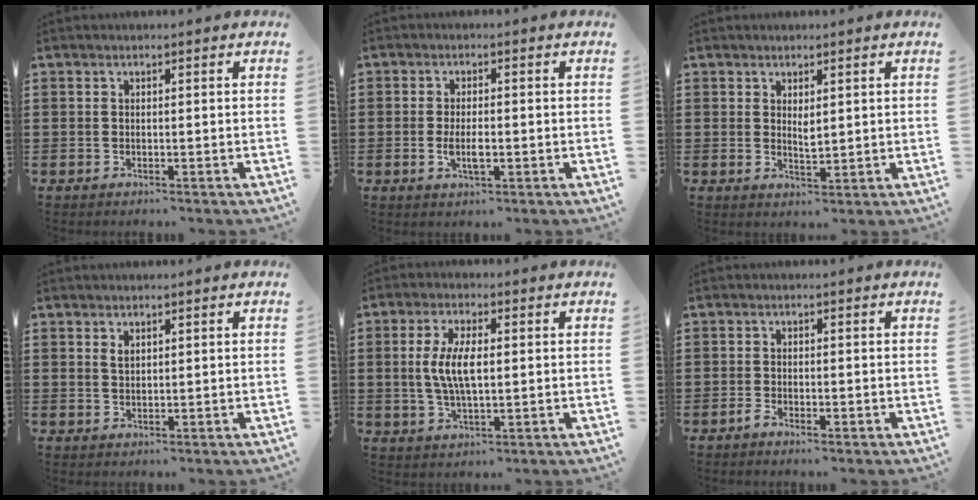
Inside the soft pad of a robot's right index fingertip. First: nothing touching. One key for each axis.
{"total": 3.8, "fx": -0.8, "fy": 1.3, "fz": 3.5, "tx": -0.069, "ty": -0.002, "tz": -0.016}
{"total": 1.9, "fx": 0.9, "fy": 0.7, "fz": 1.5, "tx": -0.021, "ty": -0.002, "tz": 0.015}
{"total": 1.2, "fx": 0.7, "fy": 0.7, "fz": 0.7, "tx": -0.016, "ty": 0.004, "tz": 0.012}
{"total": 6.7, "fx": 0.3, "fy": 2.7, "fz": 6.2, "tx": -0.132, "ty": 0.004, "tz": -0.001}
{"total": 1.2, "fx": -0.9, "fy": 0.4, "fz": 0.8, "tx": -0.017, "ty": -0.002, "tz": -0.016}